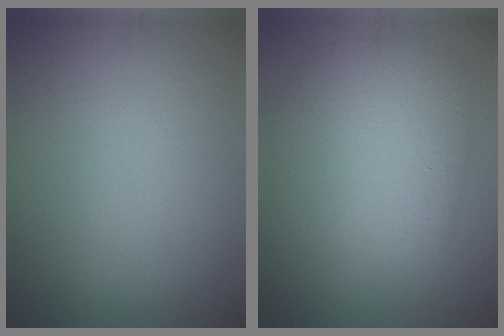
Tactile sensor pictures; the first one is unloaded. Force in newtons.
{"total": 6.2, "press": 6.2, "slide": 0.3}